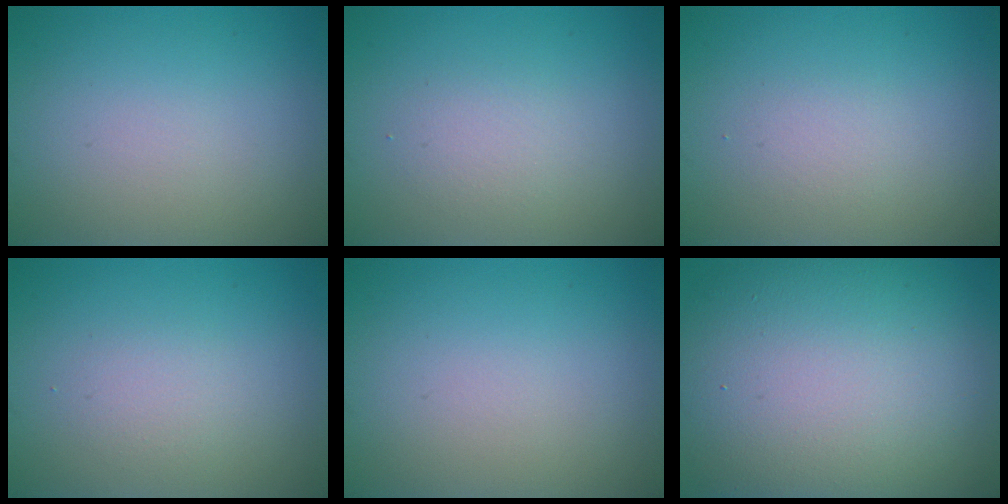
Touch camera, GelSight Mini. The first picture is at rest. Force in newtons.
{"total": 1.6, "press": 1.6, "slide": 0.1}
{"total": 1.2, "press": 1.2, "slide": 0.0}
{"total": 1.5, "press": 1.5, "slide": 0.1}
{"total": 0.0}
{"total": 15.9, "press": 15.9, "slide": 1.1}